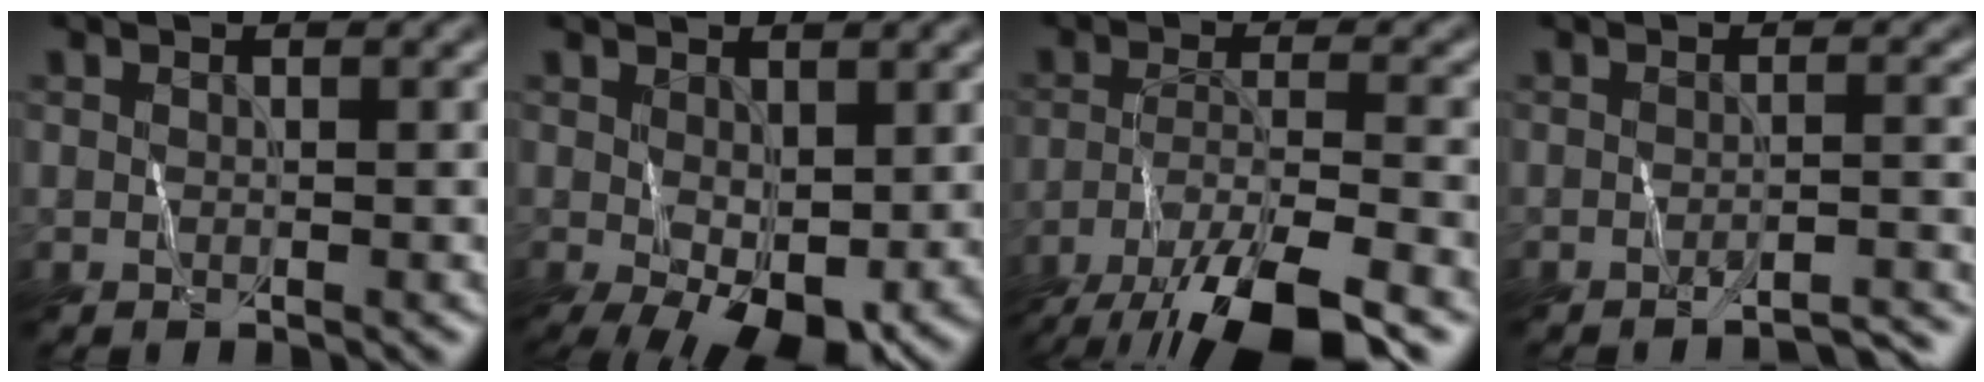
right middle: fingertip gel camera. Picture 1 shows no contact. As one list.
[{"total": 6.9, "force": [-1.6, 3.3, 5.8], "torque": [-0.109, -0.007, -0.019]}, {"total": 9.9, "force": [-7.2, 1.9, 6.5], "torque": [-0.110, 0.000, -0.127]}, {"total": 2.7, "force": [-2.7, 0.0, 0.6], "torque": [-0.005, 0.007, -0.033]}]